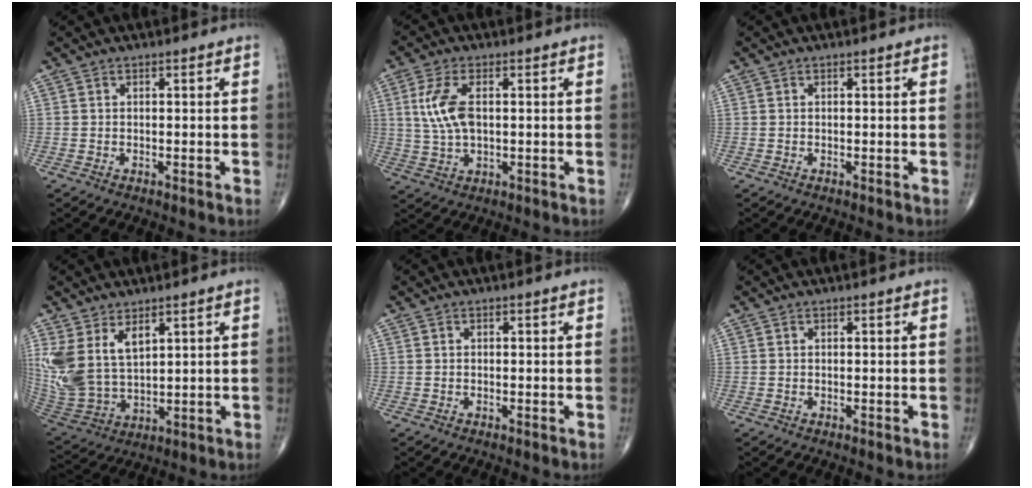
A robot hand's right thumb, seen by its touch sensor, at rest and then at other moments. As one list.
[{"total": 7.9, "force": [1.3, 4.0, 6.7], "torque": [-0.149, 0.000, 0.026]}, {"total": 0.0}, {"total": 13.1, "force": [5.6, 7.6, 9.2], "torque": [-0.193, -0.023, 0.132]}, {"total": 0.0}, {"total": 0.0}]